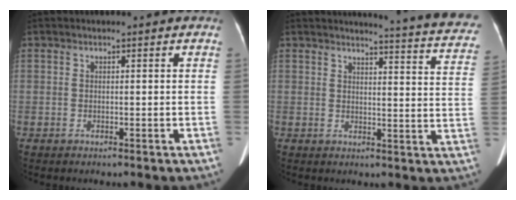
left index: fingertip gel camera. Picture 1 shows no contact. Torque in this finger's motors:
{"motor_torque": [-0.76, -1.24, -0.14, -0.03]}